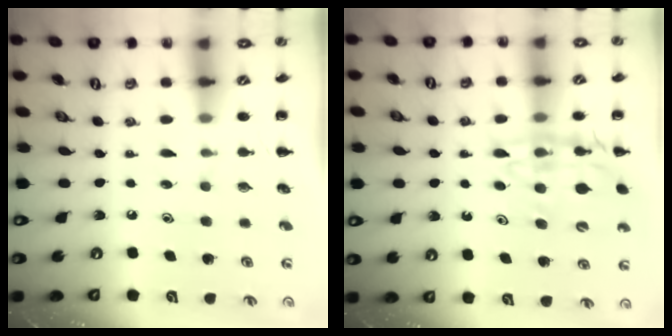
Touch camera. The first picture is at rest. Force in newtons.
{"total": 14.3, "press": 14.1, "slide": 2.7}